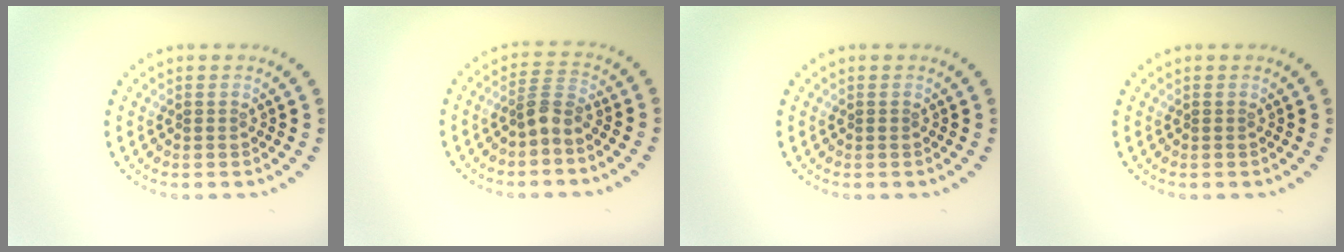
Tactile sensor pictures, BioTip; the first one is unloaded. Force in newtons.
{"total": 2.2, "press": 1.7, "slide": 1.5}
{"total": 0.0}
{"total": 0.0}